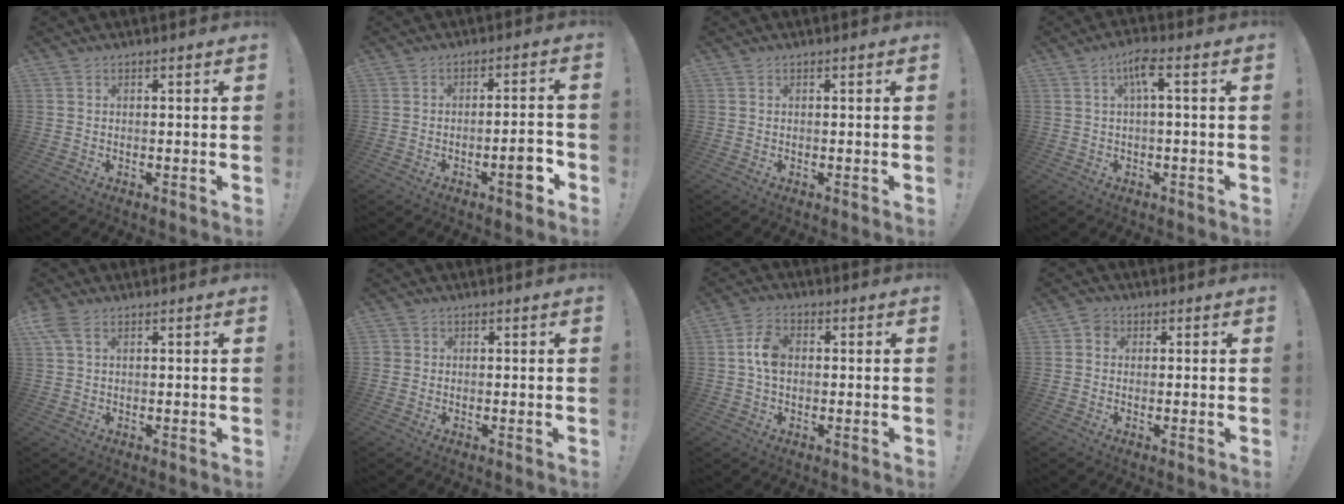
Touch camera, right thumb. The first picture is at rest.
{"total": 7.2, "force": [-3.3, 1.9, 6.1], "torque": [-0.081, 0.013, -0.052]}
{"total": 0.0}
{"total": 6.0, "force": [1.2, 1.0, 5.8], "torque": [-0.096, -0.002, 0.014]}
{"total": 3.6, "force": [1.7, 1.6, 2.8], "torque": [-0.049, -0.002, 0.031]}
{"total": 1.5, "force": [0.2, 1.5, 0.4], "torque": [-0.009, 0.004, 0.006]}
{"total": 6.9, "force": [0.5, 4.6, 5.2], "torque": [-0.085, 0.009, 0.010]}
{"total": 2.6, "force": [-0.1, 2.3, 1.2], "torque": [-0.021, 0.008, -0.001]}